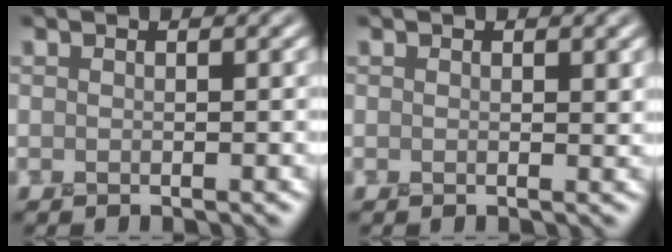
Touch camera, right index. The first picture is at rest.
{"total": 0.5, "force": [0.3, 0.2, 0.4], "torque": [-0.008, 0.002, 0.004]}